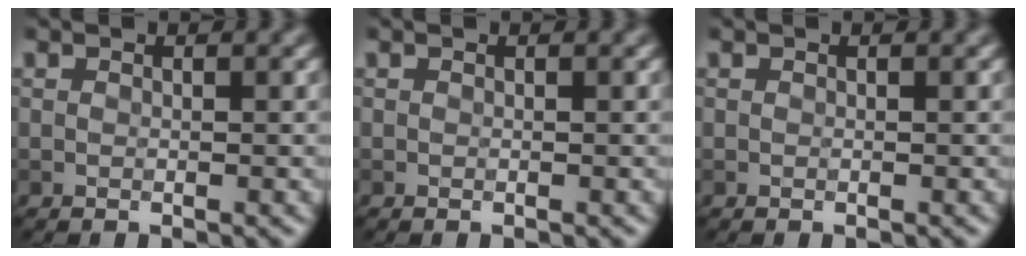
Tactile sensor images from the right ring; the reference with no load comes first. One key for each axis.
{"total": 0.0}
{"total": 0.0}